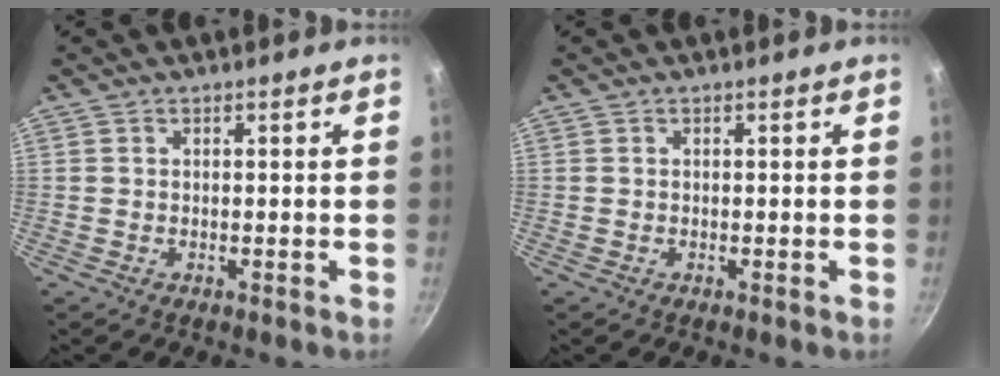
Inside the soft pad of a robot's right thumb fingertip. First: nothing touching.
{"total": 0.0}